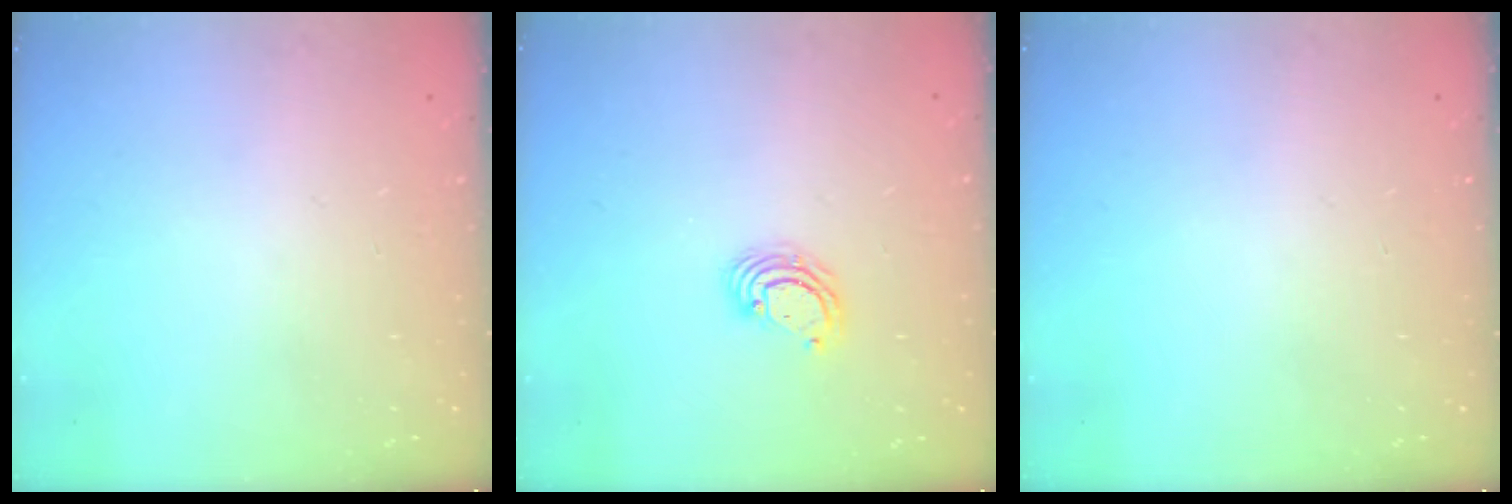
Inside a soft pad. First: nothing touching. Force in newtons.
{"total": 4.0, "press": 3.9, "slide": 0.3}
{"total": 0.0}